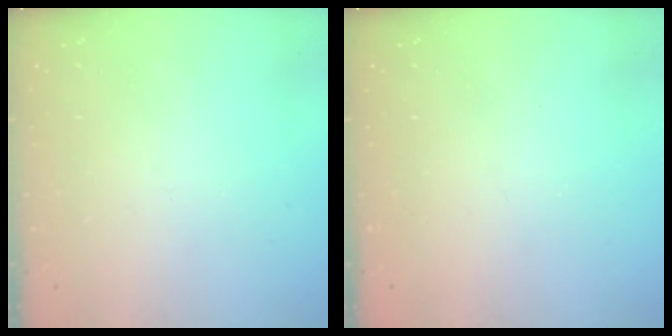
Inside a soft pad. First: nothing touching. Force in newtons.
{"total": 0.0}